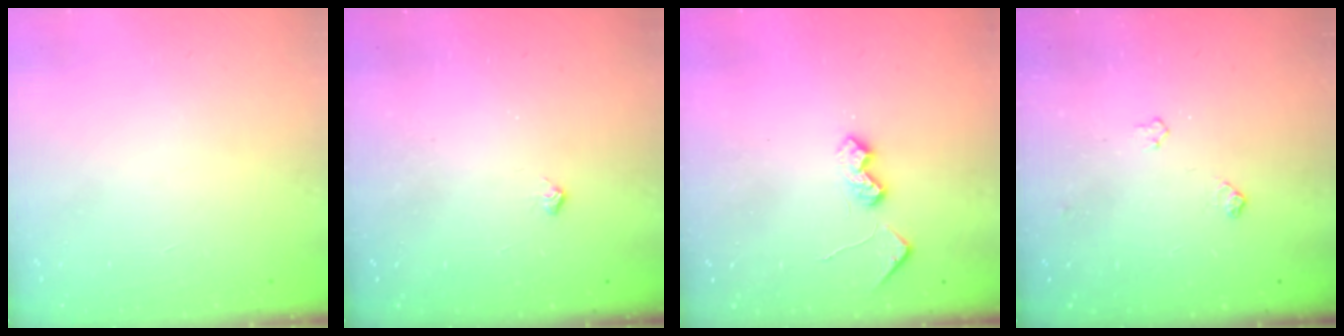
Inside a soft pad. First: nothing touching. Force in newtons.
{"total": 5.1, "press": 5.1, "slide": 0.7}
{"total": 6.4, "press": 6.3, "slide": 0.9}
{"total": 4.4, "press": 4.3, "slide": 0.8}